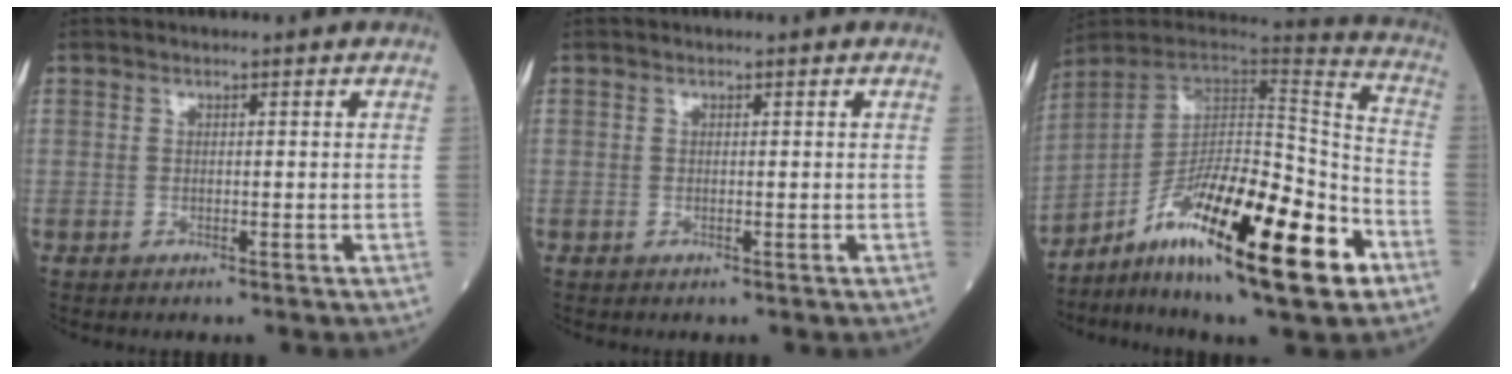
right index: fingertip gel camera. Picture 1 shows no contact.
{"total": 0.0}
{"total": 24.0, "force": [-11.8, 4.2, 20.5], "torque": [-0.309, -0.012, -0.196]}